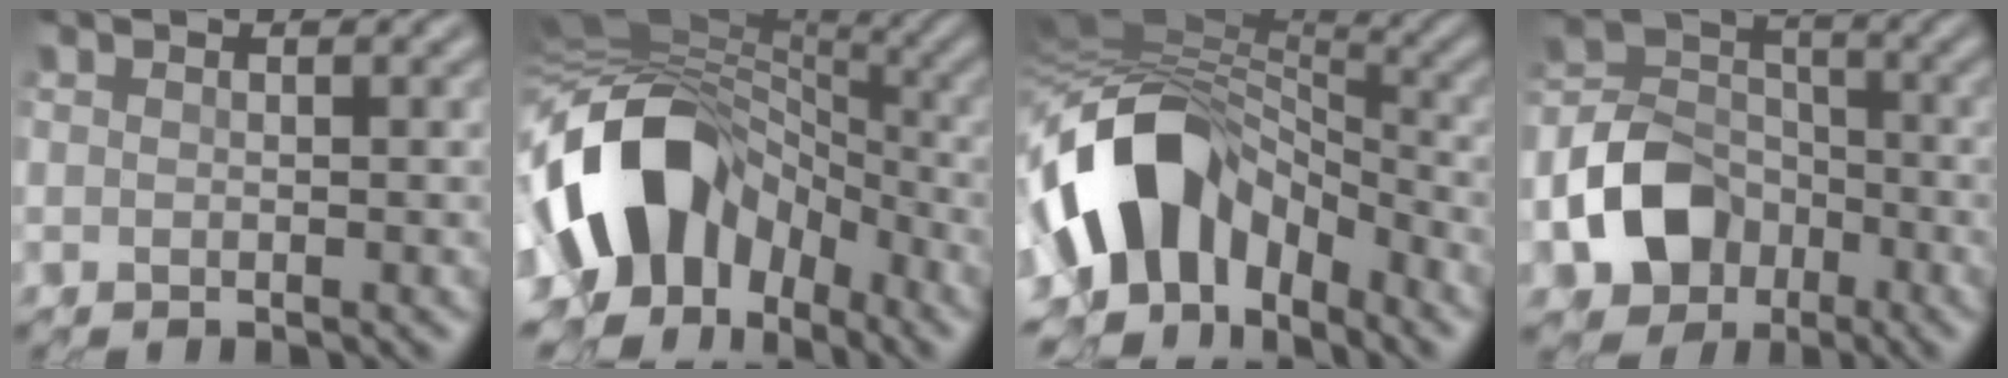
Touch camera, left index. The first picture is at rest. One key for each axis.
{"total": 14.3, "fx": -4.9, "fy": 10.0, "fz": 8.9, "tx": -0.171, "ty": -0.002, "tz": -0.097}
{"total": 11.4, "fx": -5.0, "fy": 7.5, "fz": 7.0, "tx": -0.137, "ty": 0.010, "tz": -0.099}
{"total": 7.3, "fx": -3.8, "fy": 5.3, "fz": 3.3, "tx": -0.063, "ty": -0.002, "tz": -0.075}